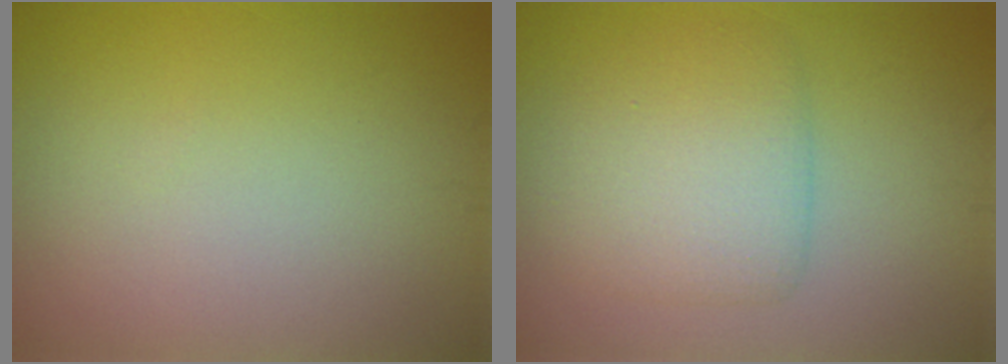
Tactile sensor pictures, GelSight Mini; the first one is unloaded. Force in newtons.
{"total": 4.2, "press": 4.2, "slide": 0.3}